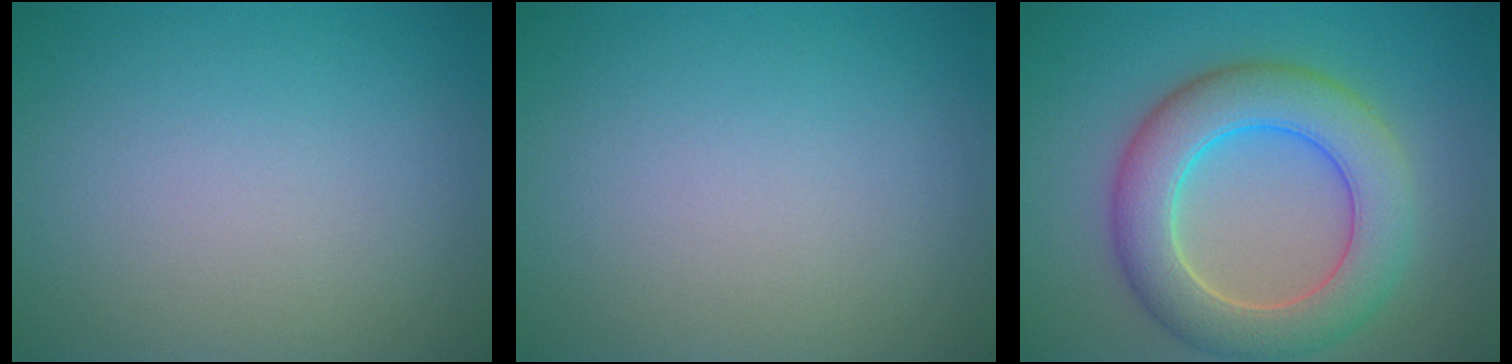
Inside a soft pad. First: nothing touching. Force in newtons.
{"total": 0.0}
{"total": 7.7, "press": 7.7, "slide": 0.4}